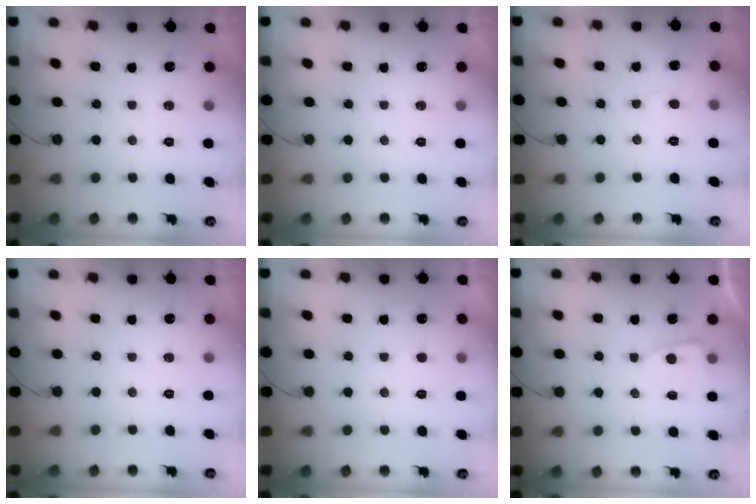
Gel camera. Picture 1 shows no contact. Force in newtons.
{"total": 0.0}
{"total": 3.4, "press": 3.4, "slide": 0.4}
{"total": 0.0}
{"total": 2.4, "press": 2.4, "slide": 0.4}
{"total": 2.6, "press": 2.6, "slide": 0.2}